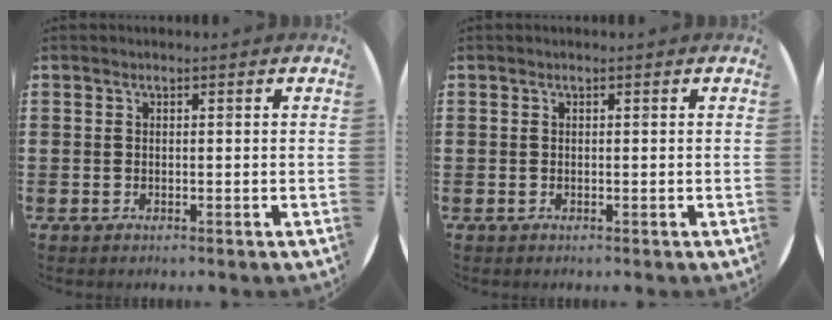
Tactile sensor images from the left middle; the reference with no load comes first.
{"total": 0.0}